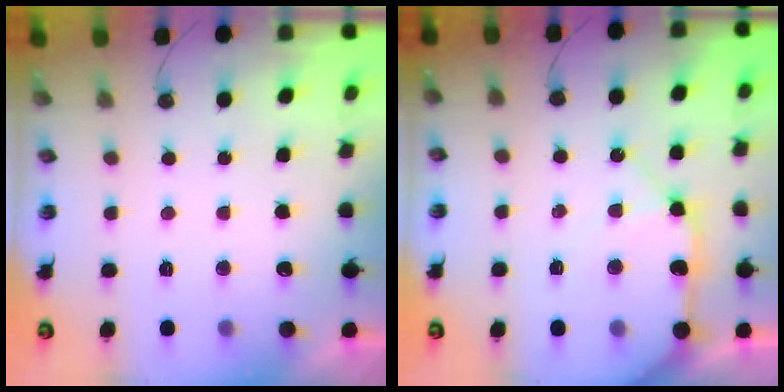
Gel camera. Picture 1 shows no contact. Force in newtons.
{"total": 13.1, "press": 13.0, "slide": 1.8}